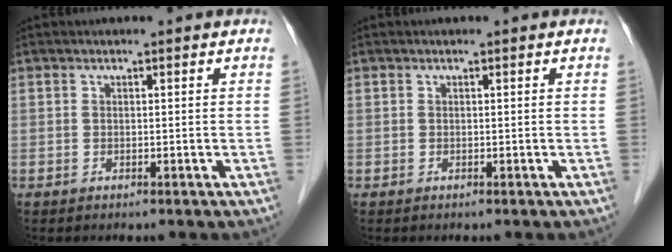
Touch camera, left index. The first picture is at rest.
{"total": 0.0}